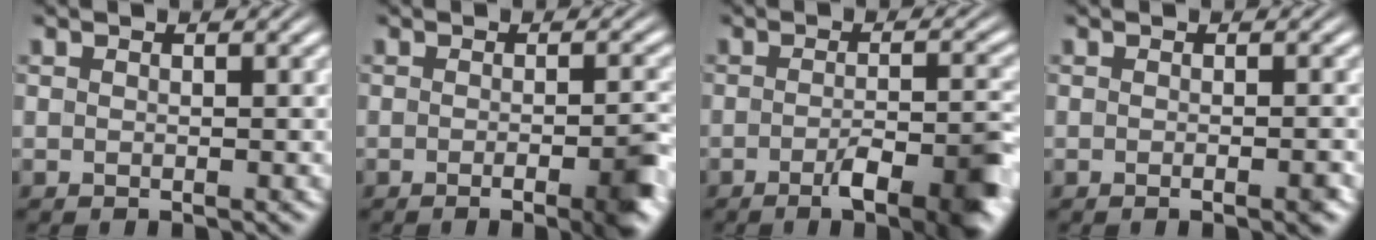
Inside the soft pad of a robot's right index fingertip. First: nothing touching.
{"total": 3.7, "force": [-1.7, 0.5, 3.2], "torque": [-0.039, 0.000, -0.033]}
{"total": 6.4, "force": [-3.0, 1.3, 5.5], "torque": [-0.072, -0.009, -0.051]}
{"total": 1.1, "force": [-0.7, 0.1, 0.7], "torque": [-0.010, 0.006, -0.016]}